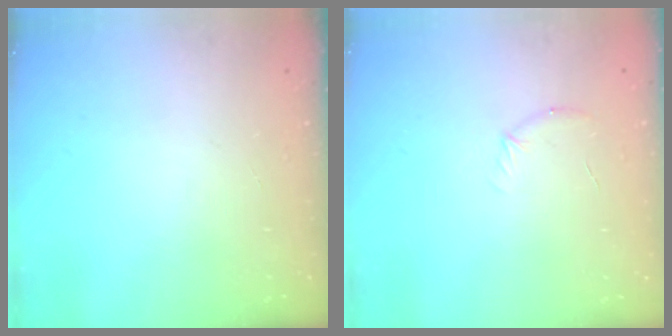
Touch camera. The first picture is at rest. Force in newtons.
{"total": 6.2, "press": 6.1, "slide": 1.3}